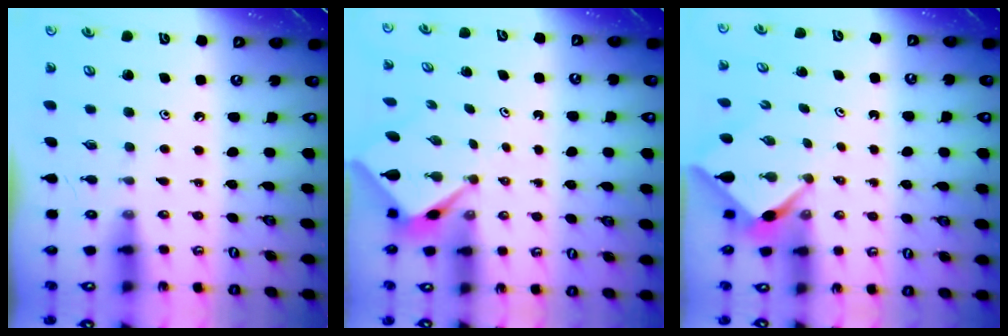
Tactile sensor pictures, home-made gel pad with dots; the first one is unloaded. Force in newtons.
{"total": 2.5, "press": 2.5, "slide": 0.2}
{"total": 2.6, "press": 2.6, "slide": 0.3}